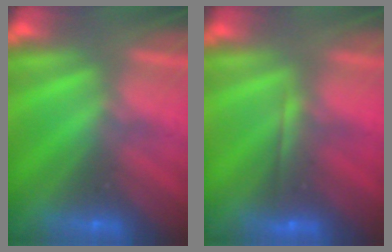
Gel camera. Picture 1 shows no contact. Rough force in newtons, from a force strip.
{"total": 1.8}